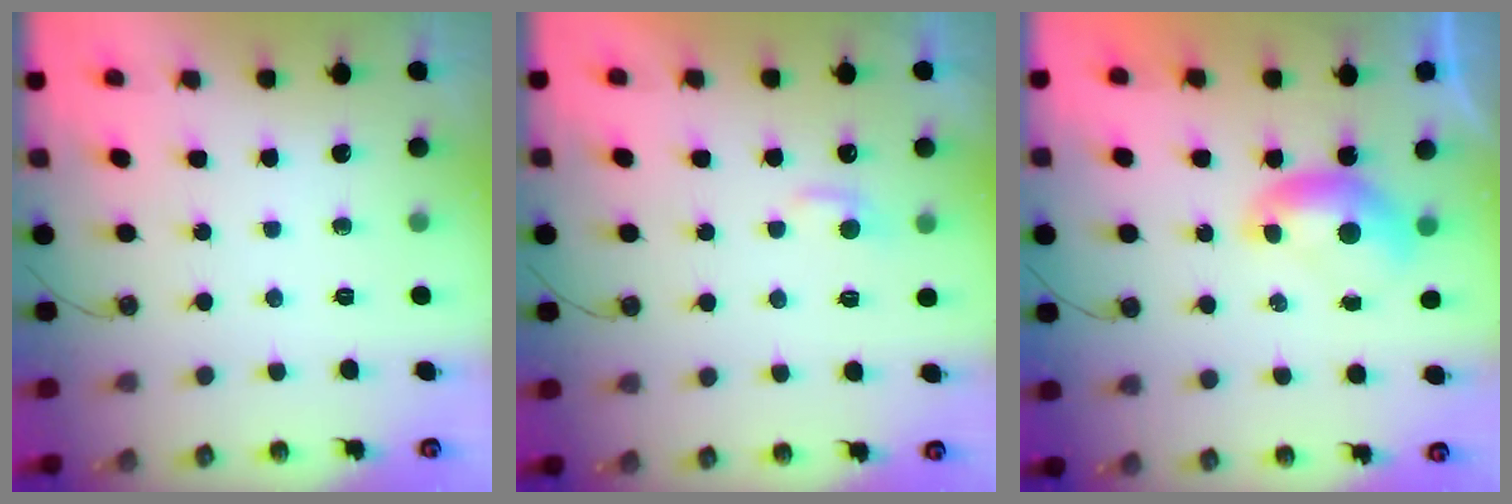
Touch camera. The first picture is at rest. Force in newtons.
{"total": 1.3, "press": 1.2, "slide": 0.5}
{"total": 0.0}